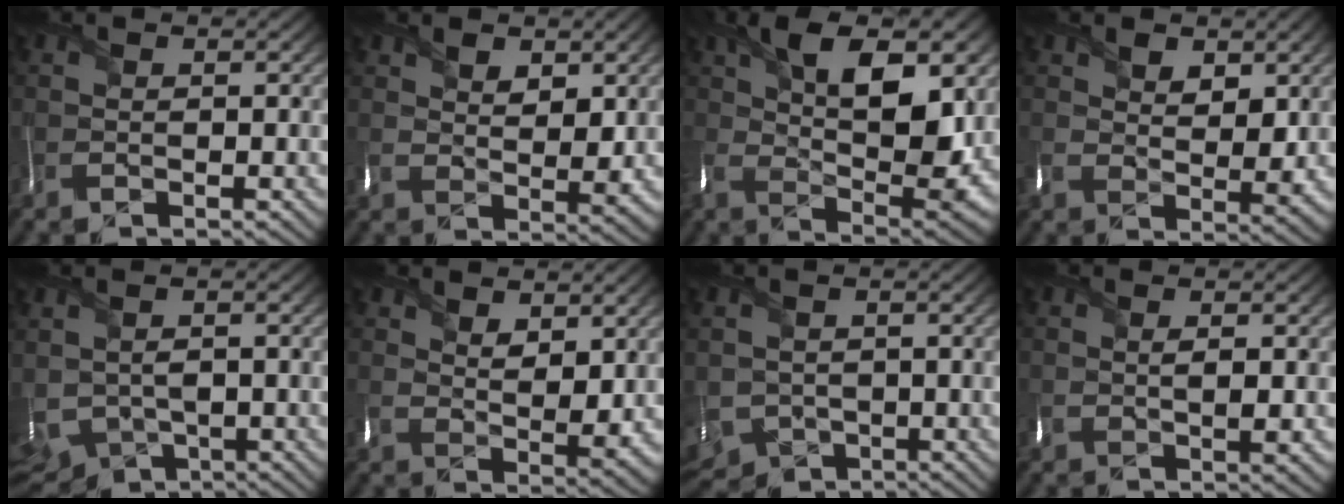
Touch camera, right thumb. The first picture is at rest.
{"total": 4.4, "force": [2.9, 2.5, 2.3], "torque": [-0.029, -0.008, 0.054]}
{"total": 13.3, "force": [5.1, 7.3, 9.9], "torque": [-0.179, -0.005, 0.095]}
{"total": 5.2, "force": [2.9, 3.4, 2.6], "torque": [-0.044, -0.009, 0.051]}
{"total": 5.1, "force": [-1.7, 3.5, 3.2], "torque": [-0.075, -0.020, -0.028]}
{"total": 4.2, "force": [3.2, 1.9, 2.1], "torque": [-0.041, -0.010, 0.066]}
{"total": 4.9, "force": [-1.9, 4.1, 1.9], "torque": [-0.054, -0.031, -0.023]}
{"total": 1.7, "force": [0.9, 0.4, 1.4], "torque": [-0.026, 0.001, 0.018]}